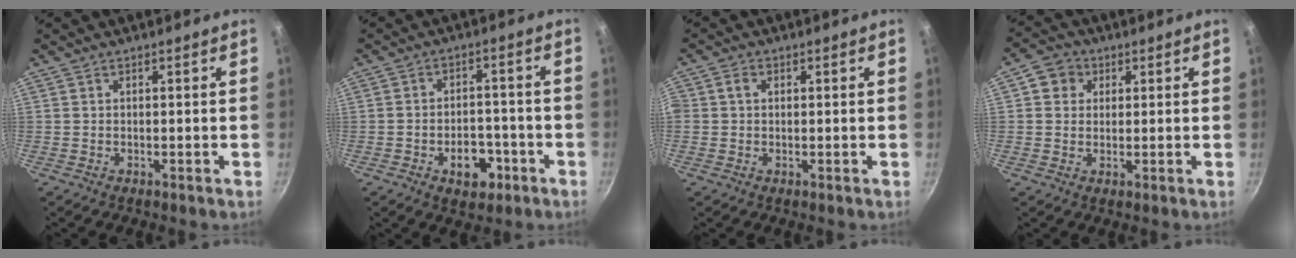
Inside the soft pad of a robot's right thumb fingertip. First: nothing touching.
{"total": 7.6, "force": [-3.4, 4.8, 4.8], "torque": [-0.044, 0.024, -0.045]}
{"total": 2.2, "force": [0.3, 1.8, 1.2], "torque": [-0.017, 0.008, 0.001]}
{"total": 5.4, "force": [1.7, 4.7, 1.9], "torque": [0.000, 0.000, 0.019]}